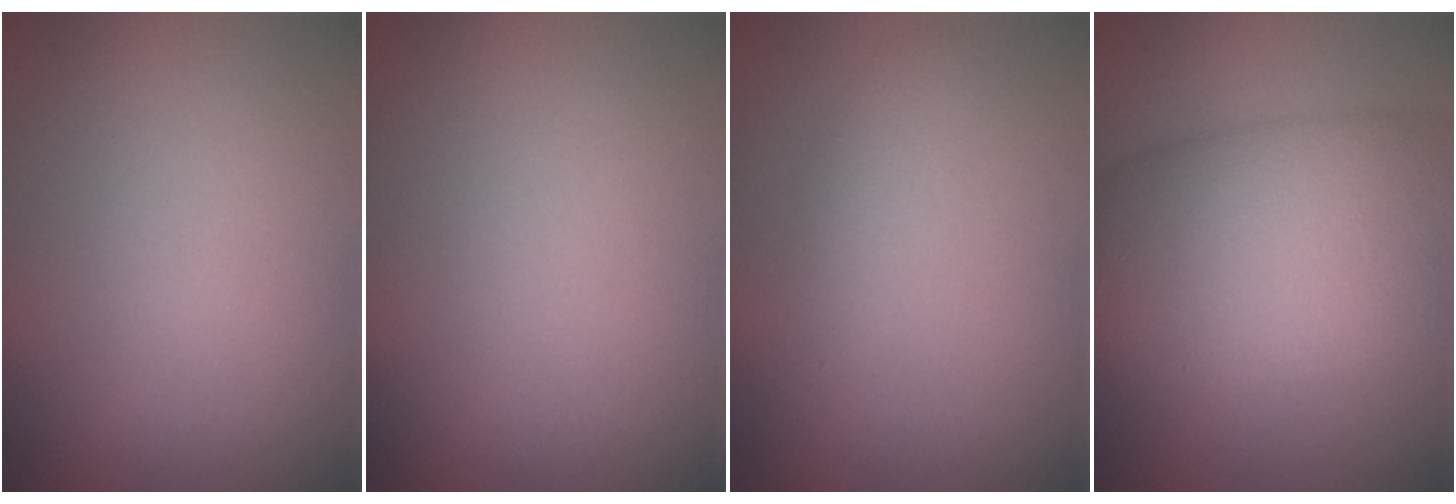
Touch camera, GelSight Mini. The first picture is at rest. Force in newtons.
{"total": 0.0}
{"total": 2.0, "press": 2.0, "slide": 0.1}
{"total": 11.0, "press": 11.0, "slide": 0.4}